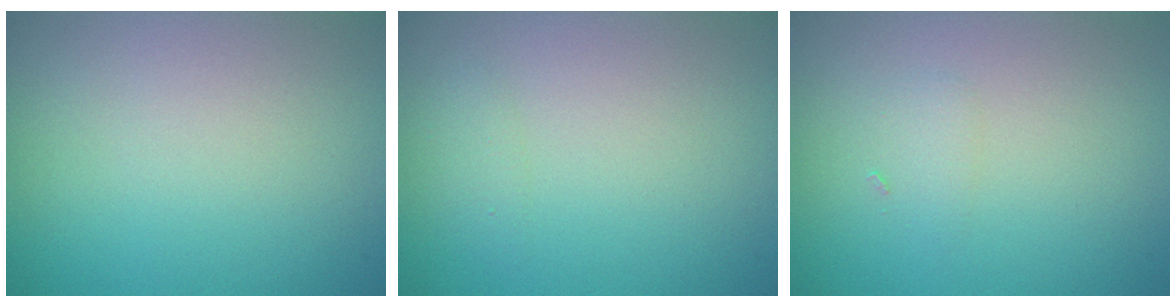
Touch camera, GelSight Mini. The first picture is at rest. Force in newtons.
{"total": 0.7, "press": 0.7, "slide": 0.0}
{"total": 0.8, "press": 0.8, "slide": 0.1}